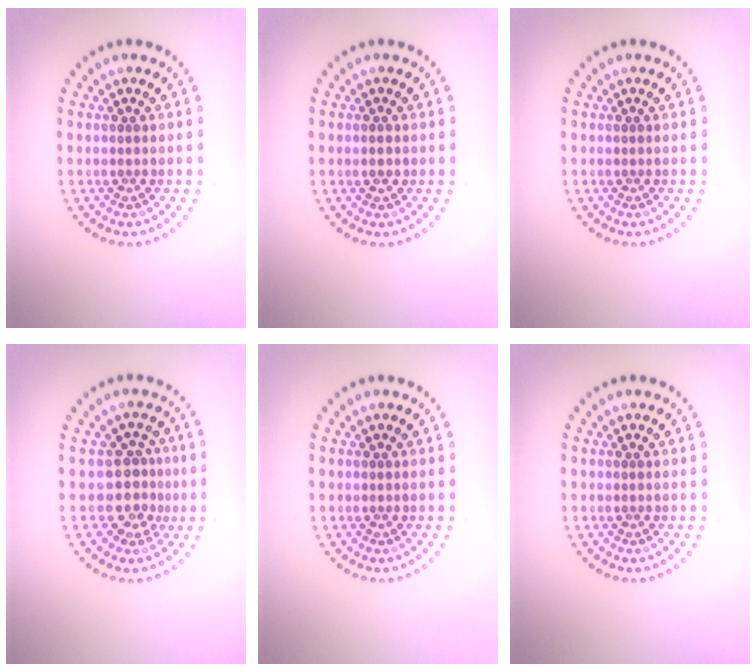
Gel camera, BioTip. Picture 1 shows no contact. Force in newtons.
{"total": 1.1, "press": 1.1, "slide": 0.1}
{"total": 0.0}
{"total": 2.9, "press": 2.2, "slide": 1.9}
{"total": 0.0}
{"total": 0.0}